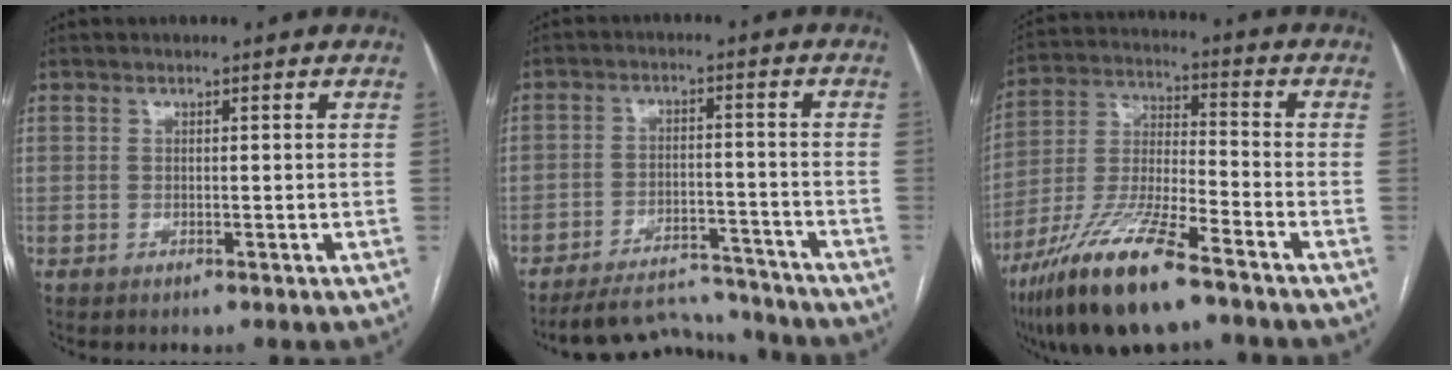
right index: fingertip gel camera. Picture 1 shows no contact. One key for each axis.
{"total": 11.1, "fx": -10.9, "fy": 1.9, "fz": 1.1, "tx": -0.011, "ty": 0.015, "tz": -0.164}
{"total": 16.1, "fx": -10.8, "fy": 2.6, "fz": 11.7, "tx": -0.250, "ty": -0.028, "tz": -0.201}